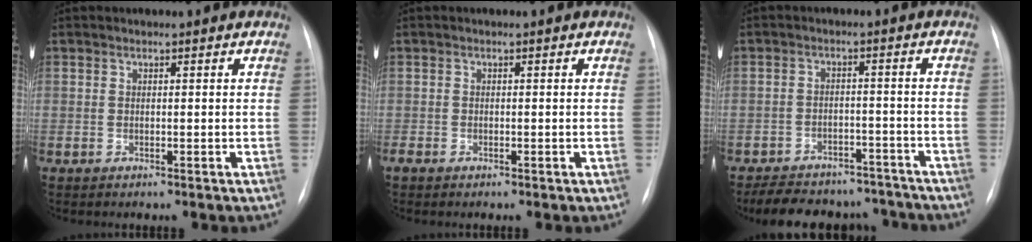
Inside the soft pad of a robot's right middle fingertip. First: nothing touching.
{"total": 1.0, "force": [-0.7, 0.4, 0.6], "torque": [-0.015, -0.002, -0.007]}
{"total": 15.3, "force": [-13.4, 6.0, 4.3], "torque": [-0.084, 0.011, -0.175]}